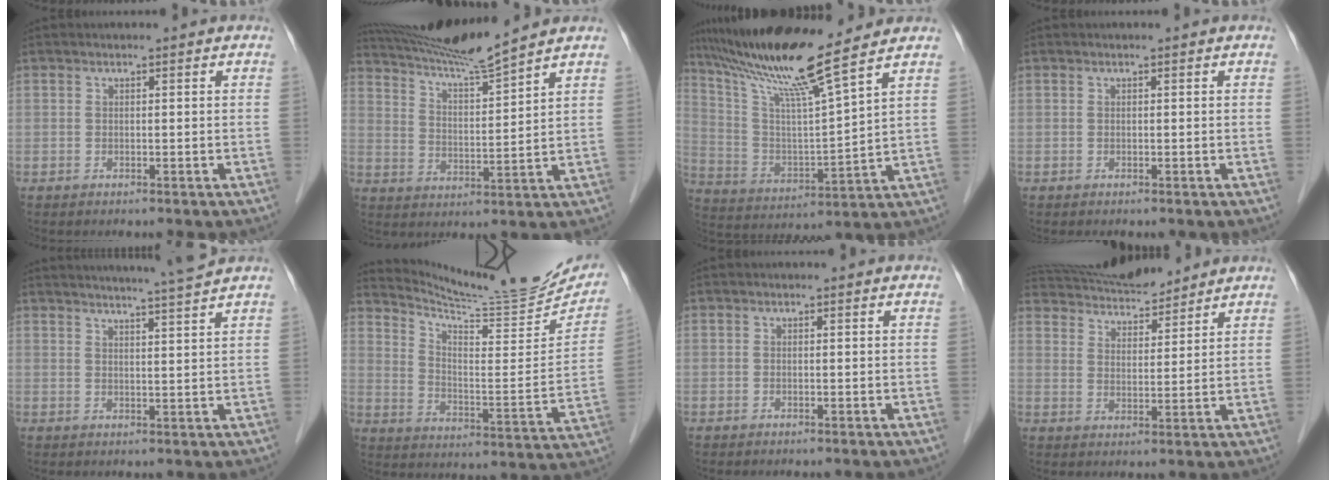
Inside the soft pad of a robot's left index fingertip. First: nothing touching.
{"total": 10.3, "force": [9.5, -2.3, 3.3], "torque": [-0.062, -0.007, 0.176]}
{"total": 15.1, "force": [12.1, -1.7, 8.8], "torque": [-0.162, 0.005, 0.226]}
{"total": 0.0}
{"total": 7.1, "force": [6.4, -1.8, 2.4], "torque": [-0.036, -0.004, 0.089]}
{"total": 19.3, "force": [18.3, 0.6, 6.1], "torque": [-0.103, -0.067, 0.263]}
{"total": 0.0}
{"total": 11.6, "force": [11.1, 1.8, 2.7], "torque": [-0.043, 0.019, 0.186]}